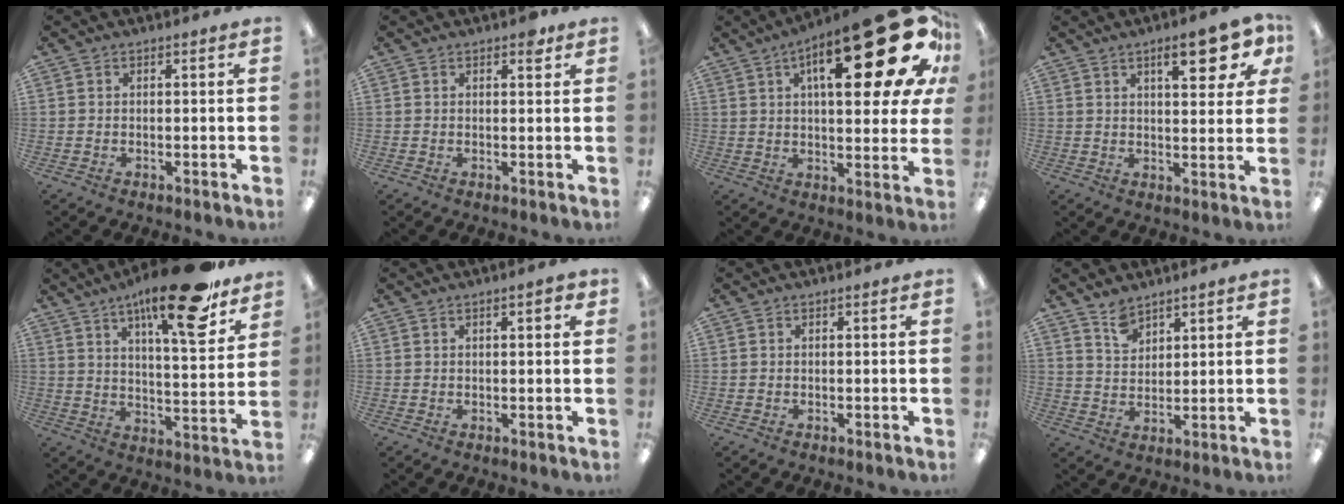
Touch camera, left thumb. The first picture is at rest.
{"total": 2.4, "force": [1.5, 1.2, 1.5], "torque": [-0.007, -0.005, 0.020]}
{"total": 26.9, "force": [12.0, 8.9, 22.4], "torque": [-0.314, -0.057, 0.185]}
{"total": 10.8, "force": [5.6, 3.7, 8.5], "torque": [-0.109, -0.022, 0.086]}
{"total": 19.6, "force": [13.4, 4.3, 13.6], "torque": [-0.209, -0.076, 0.208]}
{"total": 2.7, "force": [1.2, 0.7, 2.3], "torque": [-0.031, -0.002, 0.016]}
{"total": 0.0}
{"total": 5.4, "force": [4.5, 2.6, 1.5], "torque": [-0.034, -0.020, 0.085]}